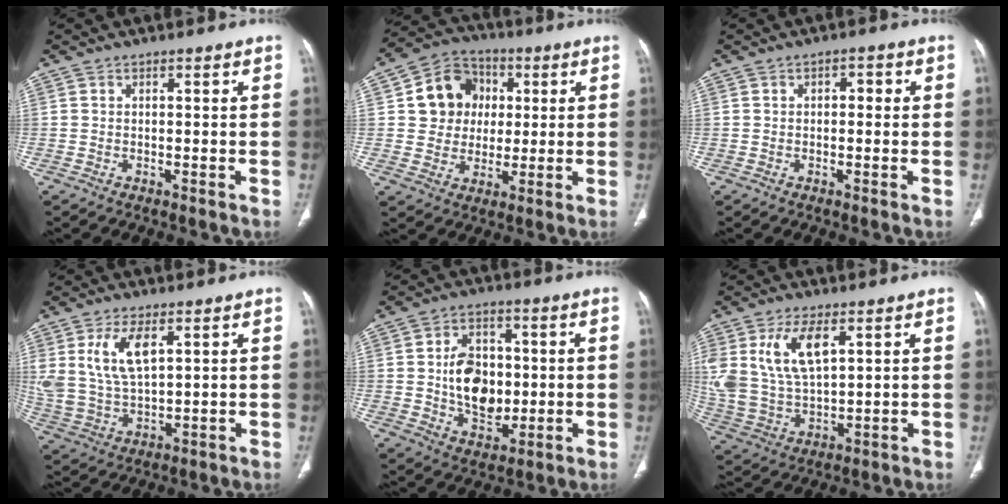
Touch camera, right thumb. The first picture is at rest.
{"total": 11.9, "force": [2.3, 10.7, 4.7], "torque": [-0.040, 0.007, 0.036]}
{"total": 2.1, "force": [0.3, 1.3, 1.6], "torque": [-0.013, 0.007, 0.000]}
{"total": 10.8, "force": [4.2, 5.2, 8.5], "torque": [-0.173, -0.015, 0.094]}
{"total": 12.2, "force": [0.1, 8.7, 8.6], "torque": [-0.105, 0.002, 0.010]}
{"total": 13.8, "force": [5.3, 7.0, 10.6], "torque": [-0.218, -0.016, 0.118]}